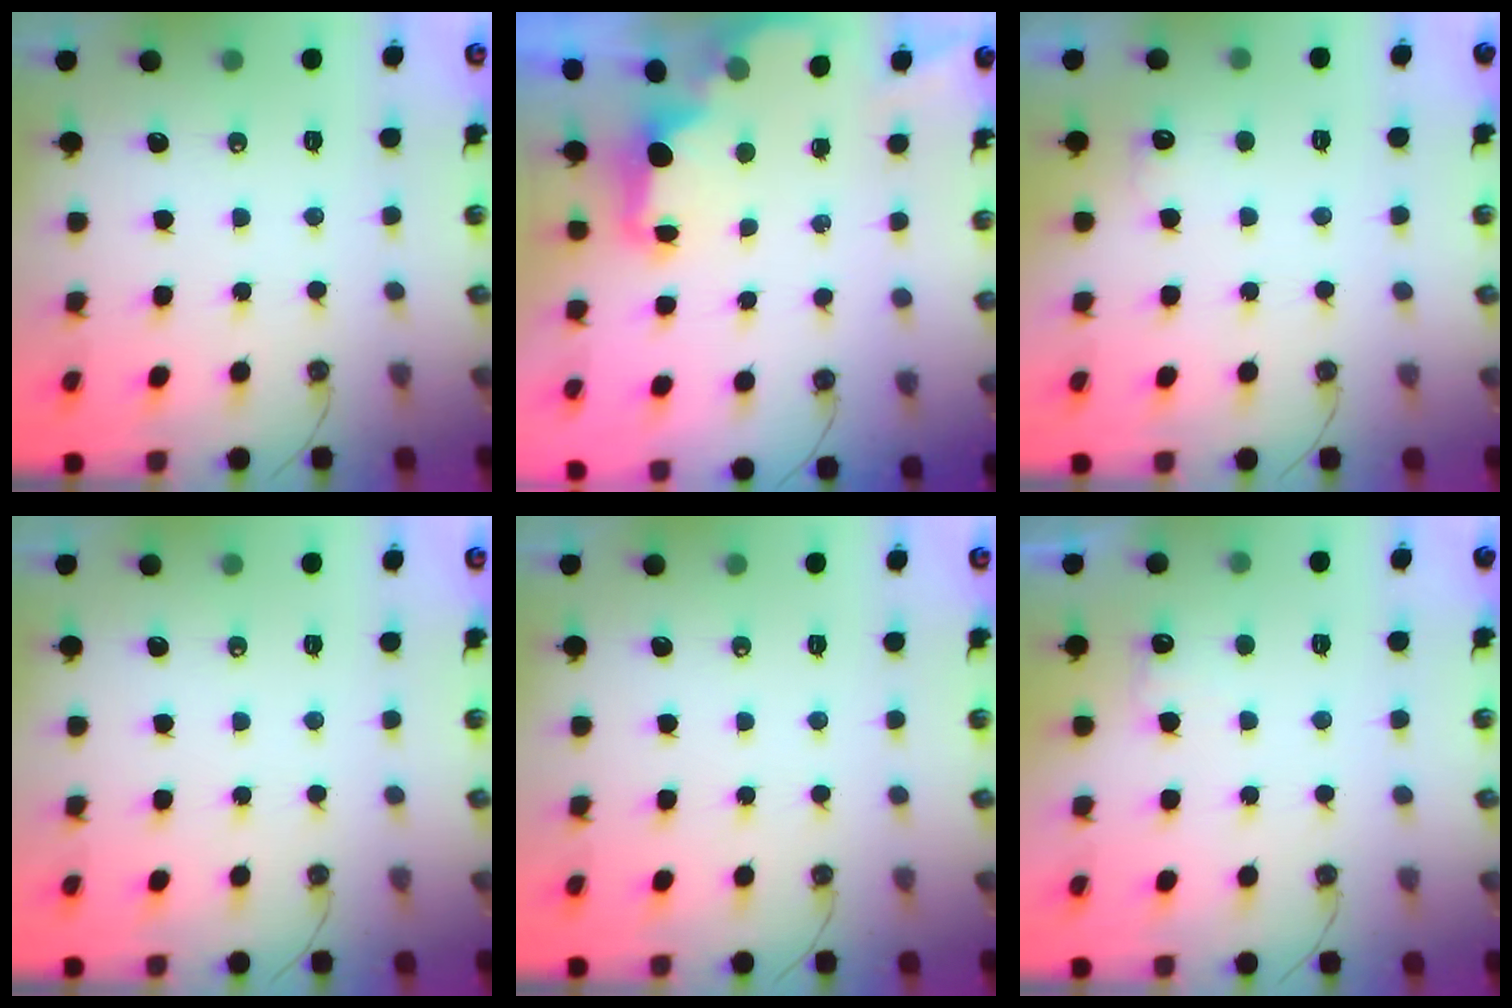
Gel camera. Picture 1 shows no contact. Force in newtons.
{"total": 2.2, "press": 2.1, "slide": 0.7}
{"total": 5.4, "press": 5.3, "slide": 1.2}
{"total": 0.0}
{"total": 0.0}
{"total": 6.0, "press": 5.9, "slide": 1.2}